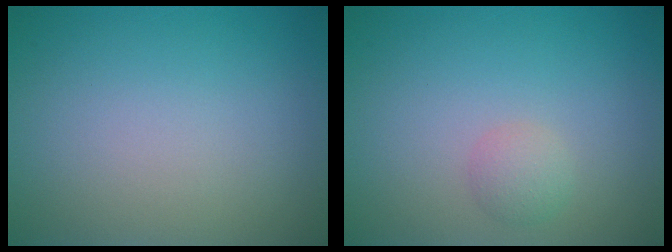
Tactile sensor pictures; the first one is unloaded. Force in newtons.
{"total": 1.4, "press": 1.4, "slide": 0.1}